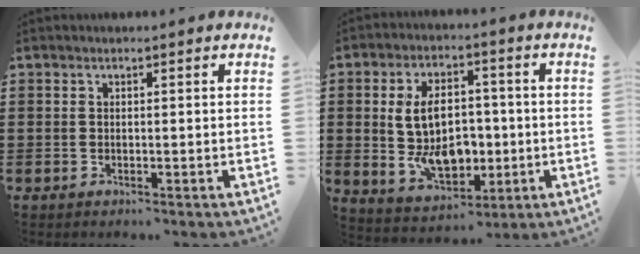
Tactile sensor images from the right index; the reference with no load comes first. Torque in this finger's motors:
{"motor_torque": [2.14, 0.00, 1.05, 0.21]}